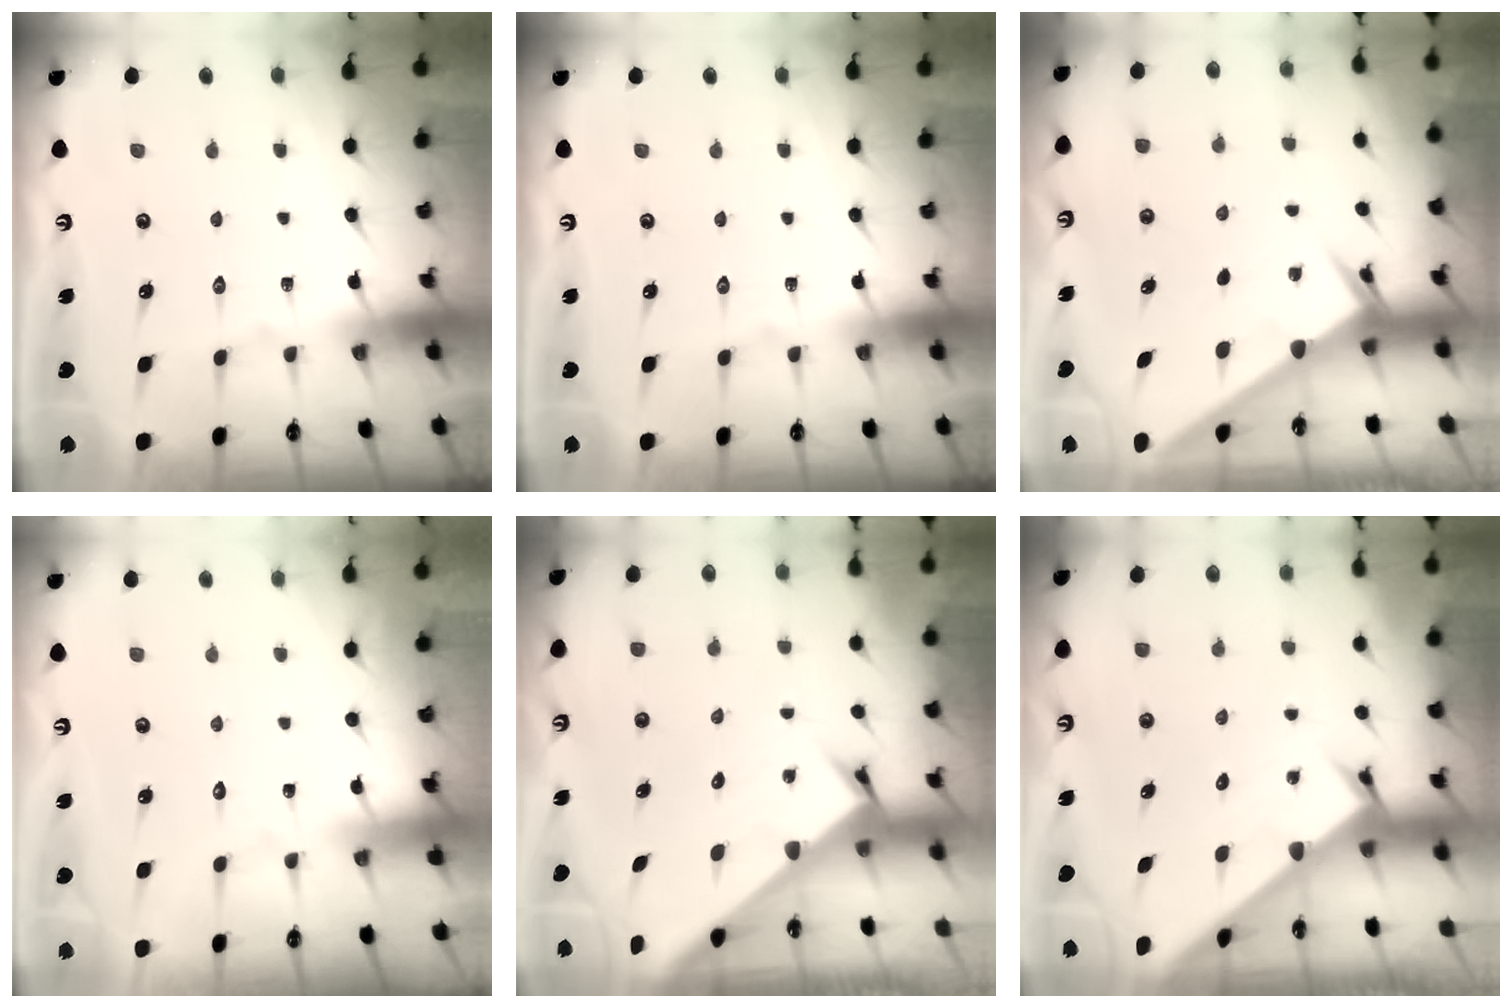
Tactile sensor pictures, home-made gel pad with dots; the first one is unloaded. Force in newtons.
{"total": 0.0}
{"total": 2.0, "press": 2.0, "slide": 0.1}
{"total": 3.7, "press": 3.7, "slide": 0.4}
{"total": 2.7, "press": 2.7, "slide": 0.2}
{"total": 2.2, "press": 2.2, "slide": 0.1}